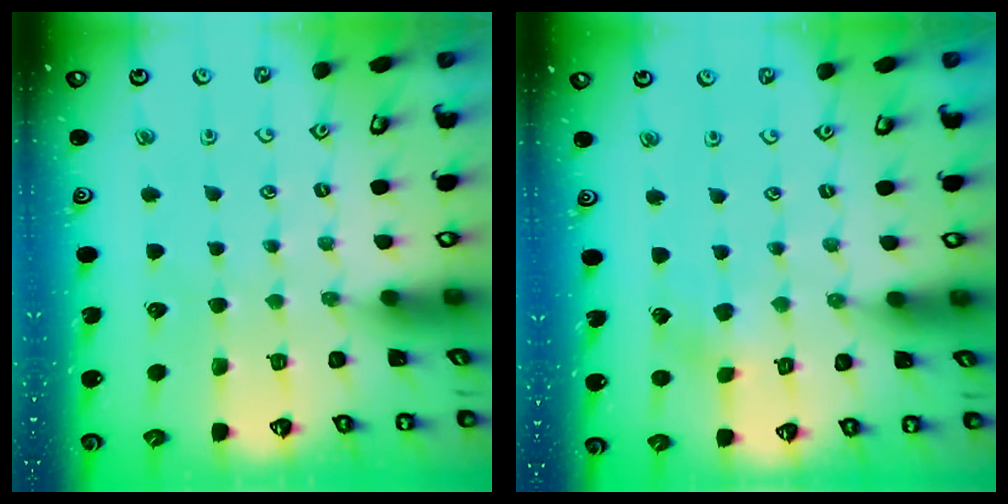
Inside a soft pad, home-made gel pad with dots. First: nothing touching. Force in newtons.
{"total": 2.7, "press": 2.7, "slide": 0.3}